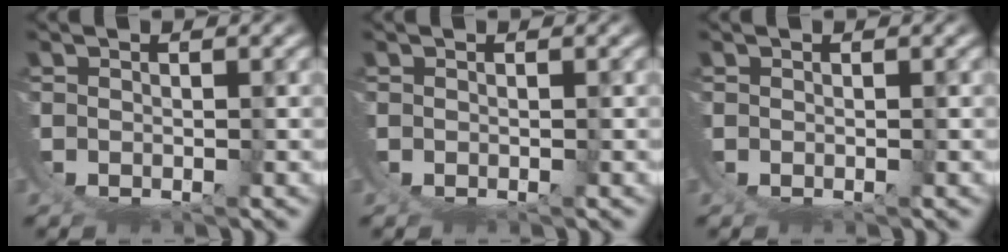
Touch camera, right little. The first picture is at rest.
{"total": 0.0}
{"total": 0.0}